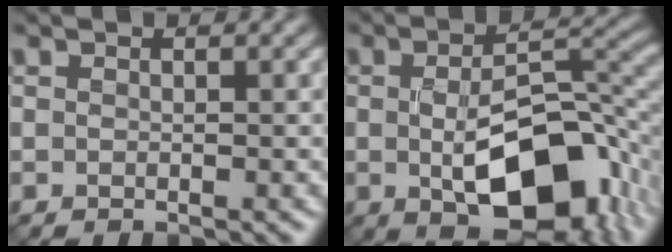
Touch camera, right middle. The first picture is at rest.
{"total": 11.4, "force": [-2.7, 5.4, 9.7], "torque": [-0.150, -0.012, -0.032]}